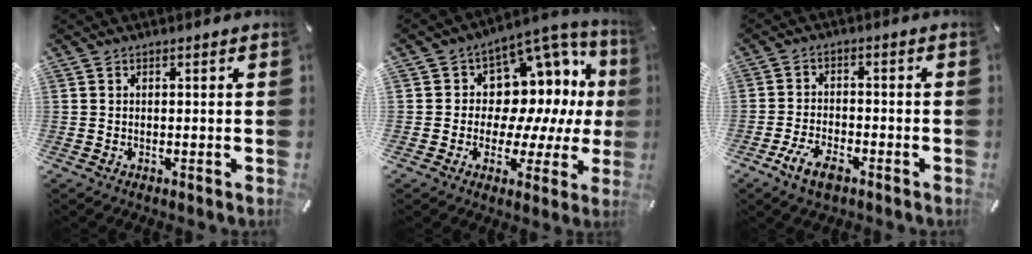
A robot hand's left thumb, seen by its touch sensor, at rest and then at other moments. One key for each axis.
{"total": 10.8, "fx": 3.0, "fy": 9.1, "fz": 4.9, "tx": -0.055, "ty": -0.059, "tz": 0.060}
{"total": 6.6, "fx": -3.8, "fy": 3.4, "fz": 4.2, "tx": -0.096, "ty": 0.012, "tz": -0.074}